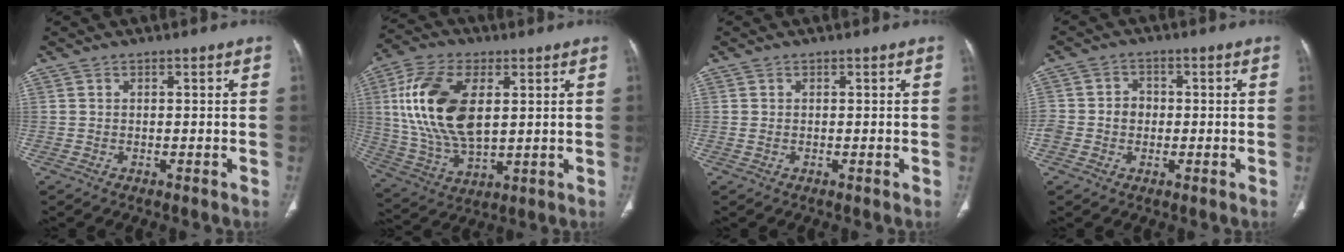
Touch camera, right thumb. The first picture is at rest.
{"total": 18.4, "force": [3.7, 9.8, 15.1], "torque": [-0.295, -0.008, 0.074]}
{"total": 0.6, "force": [0.0, 0.4, 0.4], "torque": [-0.013, -0.002, 0.002]}
{"total": 5.1, "force": [-0.5, 4.4, 2.5], "torque": [-0.030, 0.017, -0.011]}